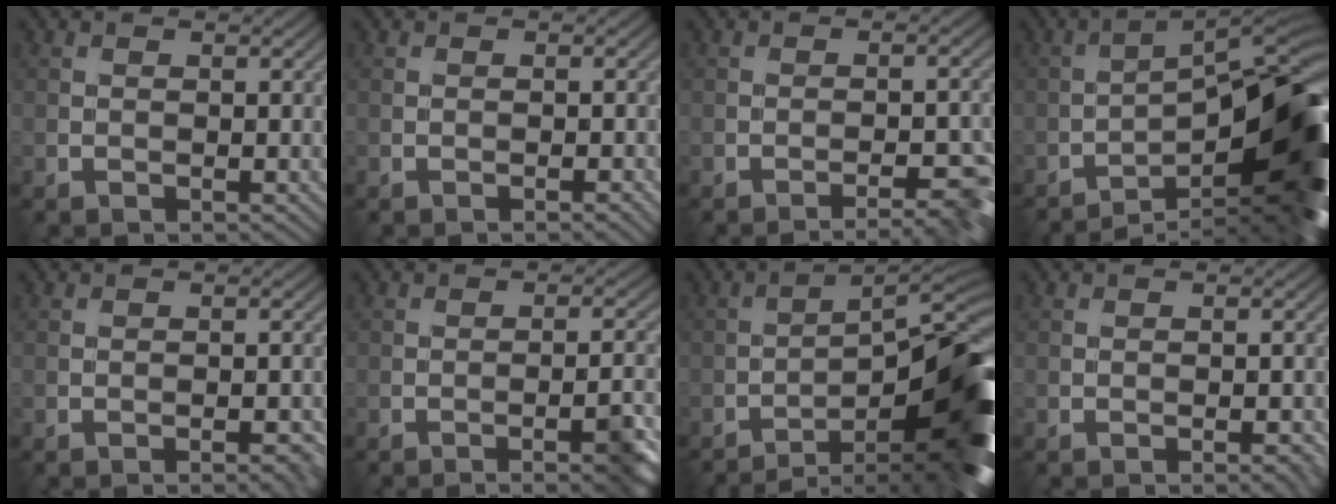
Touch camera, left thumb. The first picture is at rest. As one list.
[{"total": 1.1, "force": [-0.6, 0.2, 0.9], "torque": [-0.012, 0.000, -0.010]}, {"total": 5.0, "force": [-3.2, 1.1, 3.7], "torque": [-0.050, 0.001, -0.039]}, {"total": 14.1, "force": [-6.9, 3.7, 11.7], "torque": [-0.155, 0.004, -0.114]}, {"total": 1.9, "force": [-1.1, 0.4, 1.5], "torque": [-0.018, 0.002, -0.013]}, {"total": 4.8, "force": [-2.5, 0.8, 4.1], "torque": [-0.052, 0.008, -0.037]}, {"total": 14.5, "force": [-8.3, 3.5, 11.4], "torque": [-0.139, 0.008, -0.126]}, {"total": 1.5, "force": [-0.9, 0.3, 1.2], "torque": [-0.015, 0.001, -0.012]}]